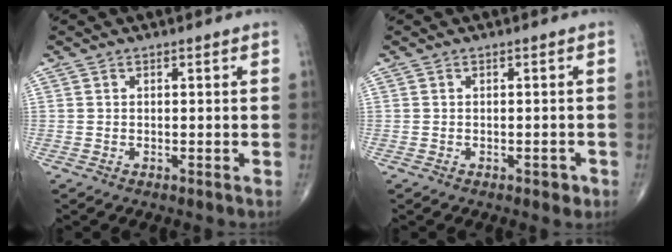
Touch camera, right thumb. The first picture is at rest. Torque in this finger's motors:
{"motor_torque": [0.03, 0.22, -0.11, -0.04, 0.00]}